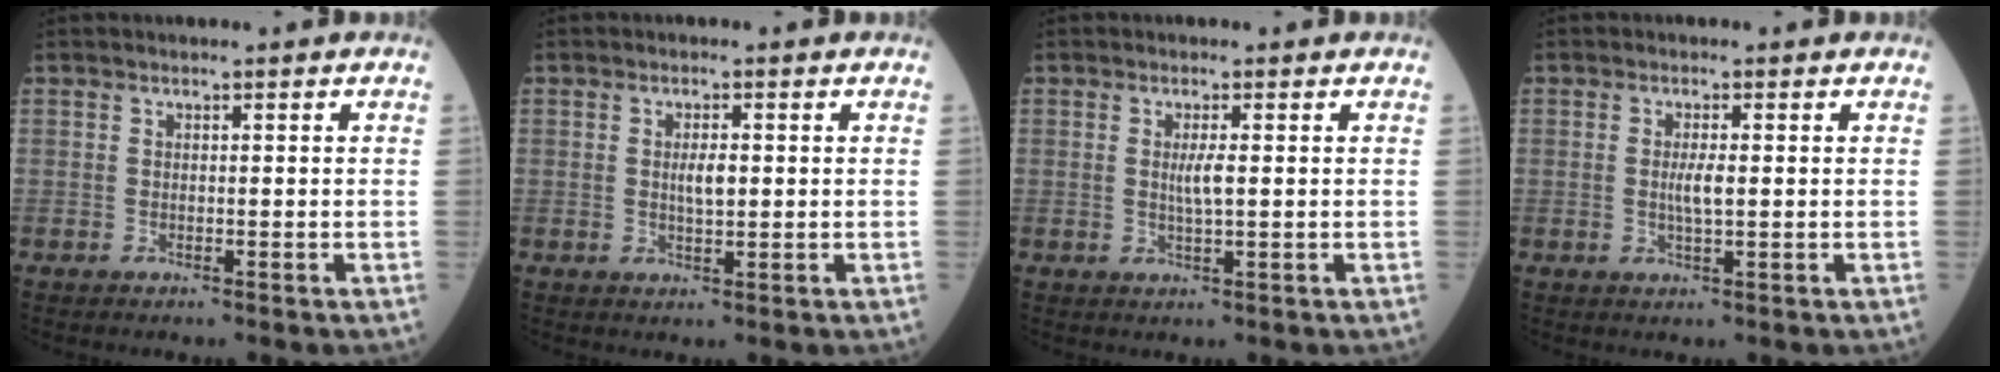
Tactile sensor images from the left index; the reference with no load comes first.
{"total": 2.6, "force": [0.3, 0.7, 2.5], "torque": [-0.045, 0.000, 0.006]}
{"total": 2.3, "force": [0.3, 0.1, 2.3], "torque": [-0.048, -0.002, 0.005]}
{"total": 2.5, "force": [0.1, 0.3, 2.4], "torque": [-0.050, -0.002, 0.003]}